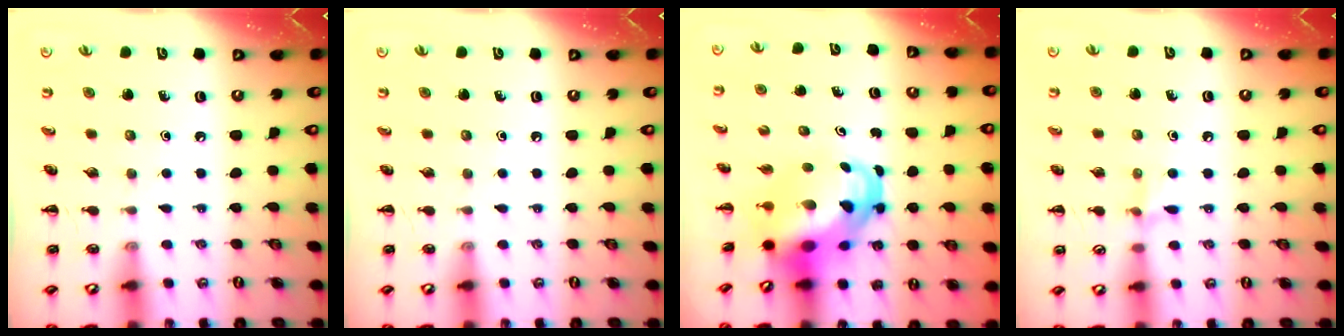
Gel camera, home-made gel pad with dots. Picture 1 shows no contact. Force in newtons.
{"total": 0.0}
{"total": 7.8, "press": 7.8, "slide": 1.1}
{"total": 6.0, "press": 5.7, "slide": 1.8}